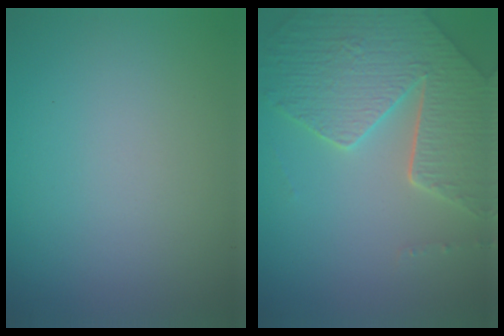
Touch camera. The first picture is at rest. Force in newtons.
{"total": 7.3, "press": 5.5, "slide": 4.7}